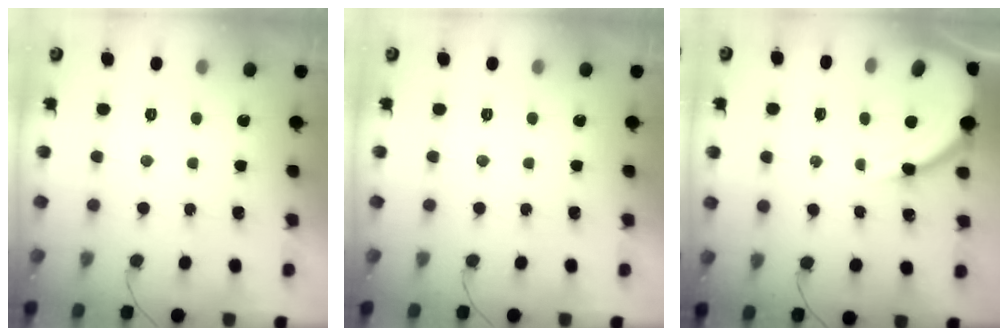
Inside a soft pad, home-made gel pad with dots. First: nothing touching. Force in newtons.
{"total": 0.0}
{"total": 10.7, "press": 10.6, "slide": 1.1}